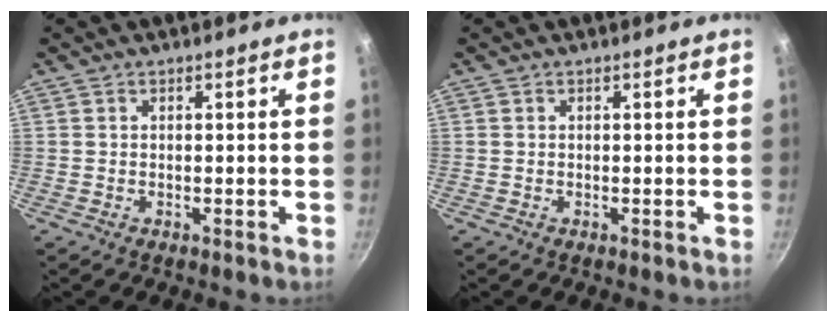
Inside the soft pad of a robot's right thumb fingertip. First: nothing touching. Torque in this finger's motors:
{"motor_torque": [-0.02, -0.02, 0.02, -0.02, 0.01]}